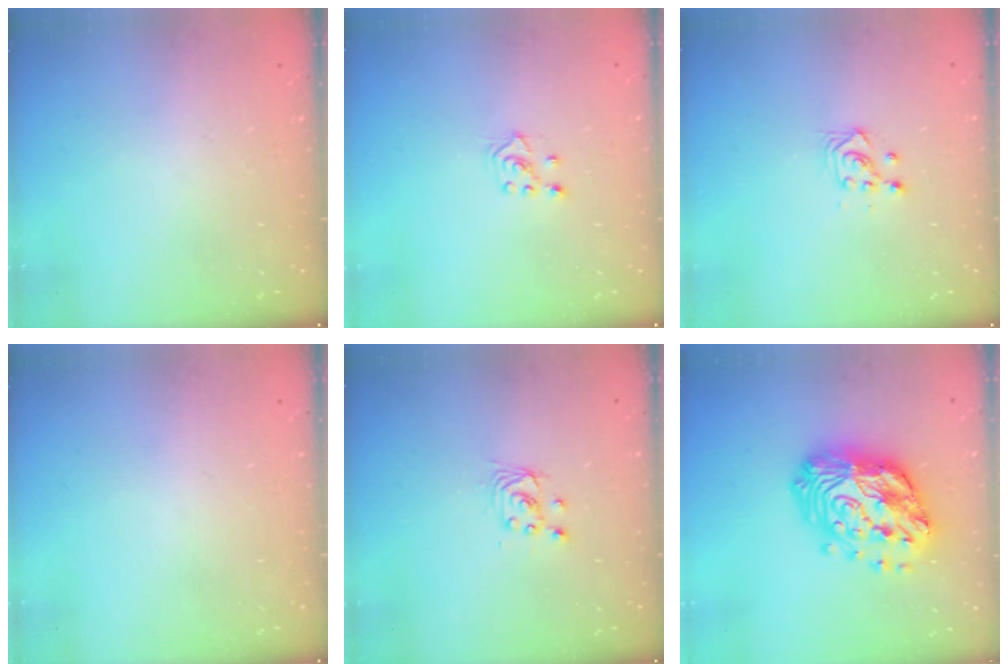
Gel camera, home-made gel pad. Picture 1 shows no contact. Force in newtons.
{"total": 3.0, "press": 2.9, "slide": 0.7}
{"total": 3.4, "press": 3.1, "slide": 1.2}
{"total": 0.0}
{"total": 2.9, "press": 2.9, "slide": 0.1}
{"total": 21.7, "press": 21.5, "slide": 2.2}